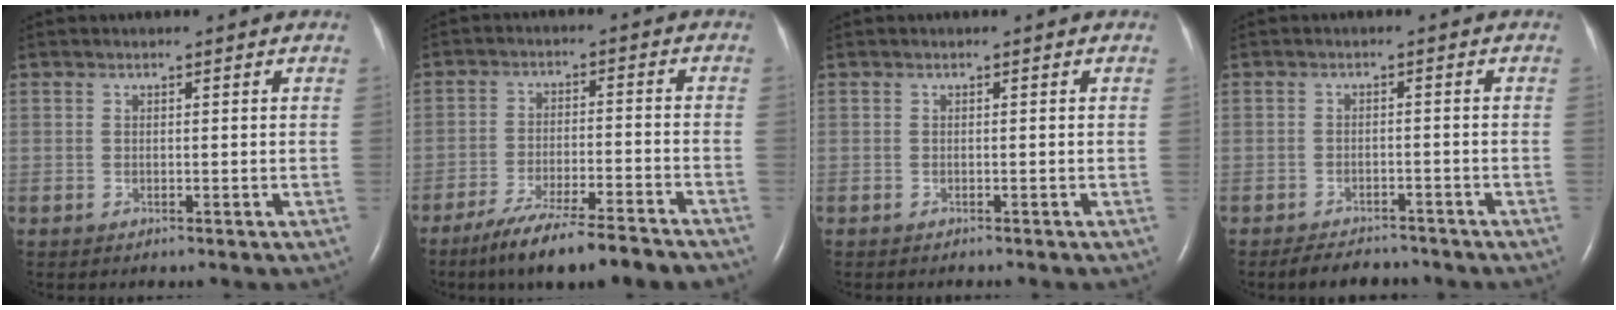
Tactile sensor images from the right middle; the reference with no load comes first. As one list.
[{"total": 13.3, "force": [-10.9, 0.7, 7.5], "torque": [-0.123, -0.028, -0.174]}, {"total": 1.2, "force": [-1.1, 0.2, 0.5], "torque": [-0.010, -0.003, -0.013]}, {"total": 5.3, "force": [-4.8, 1.7, 1.4], "torque": [-0.025, -0.008, -0.069]}]